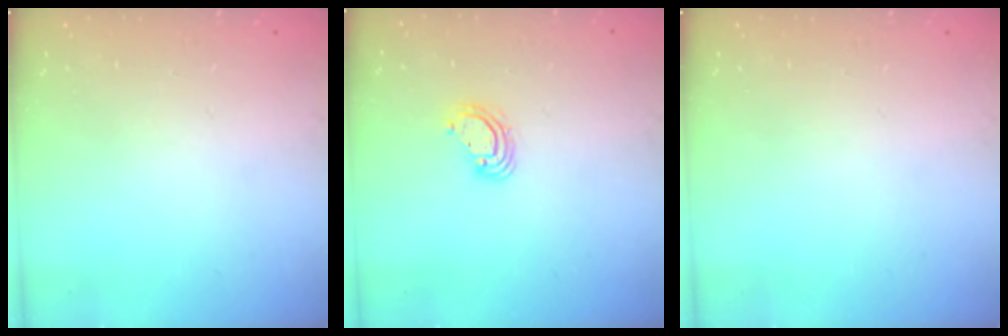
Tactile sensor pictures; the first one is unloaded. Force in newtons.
{"total": 5.2, "press": 5.2, "slide": 0.3}
{"total": 0.0}